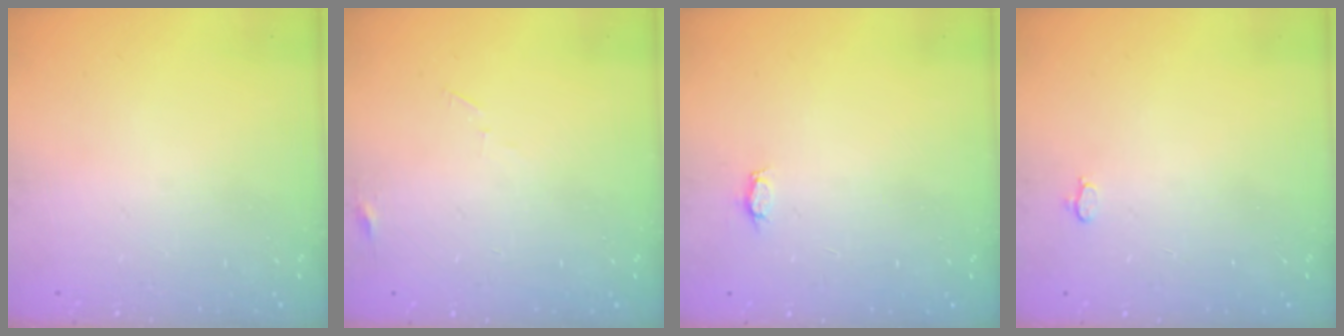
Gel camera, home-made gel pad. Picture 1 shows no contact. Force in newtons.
{"total": 2.9, "press": 2.9, "slide": 0.2}
{"total": 2.8, "press": 2.8, "slide": 0.3}
{"total": 2.6, "press": 2.6, "slide": 0.3}